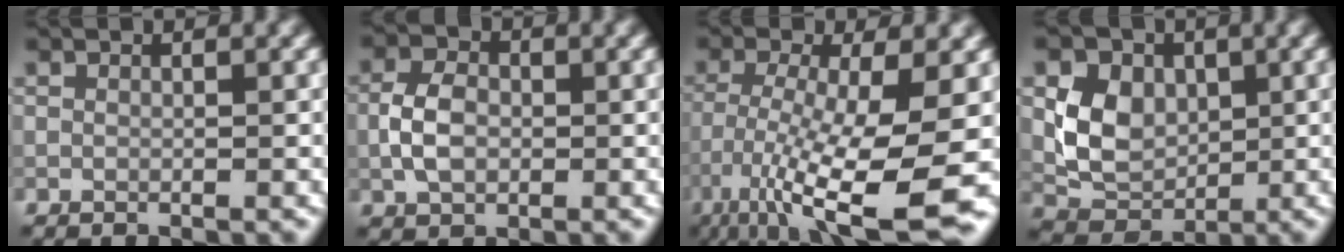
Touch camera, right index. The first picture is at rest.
{"total": 3.7, "force": [-0.5, 2.6, 2.7], "torque": [-0.054, 0.004, -0.013]}
{"total": 12.5, "force": [-5.9, 3.1, 10.6], "torque": [-0.203, -0.025, -0.091]}
{"total": 5.6, "force": [1.0, 4.4, 3.3], "torque": [-0.061, -0.003, 0.017]}